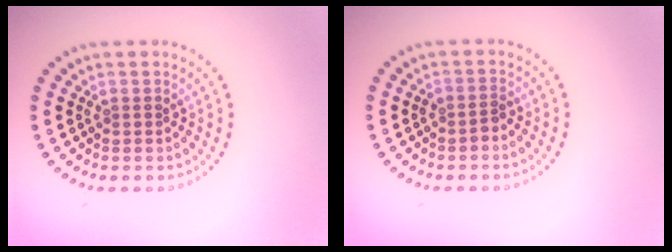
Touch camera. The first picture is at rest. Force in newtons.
{"total": 1.0, "press": 0.8, "slide": 0.7}